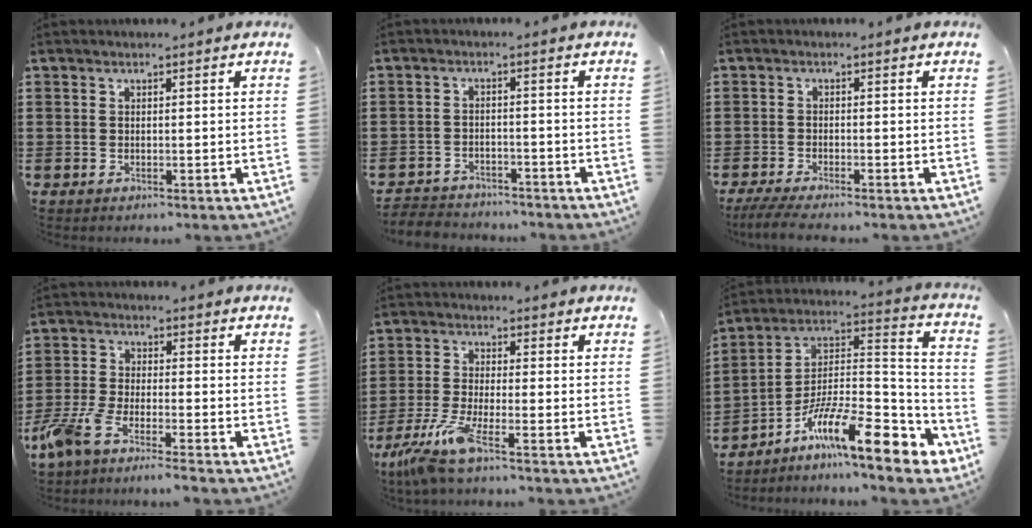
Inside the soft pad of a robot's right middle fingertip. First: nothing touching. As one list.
[{"total": 3.1, "force": [-3.1, 0.6, -0.2], "torque": [-0.004, 0.000, -0.067]}, {"total": 2.7, "force": [-2.3, 0.0, 1.3], "torque": [-0.035, -0.008, -0.048]}, {"total": 5.8, "force": [-4.8, 0.6, 3.2], "torque": [-0.093, -0.016, -0.100]}, {"total": 6.5, "force": [-4.6, 0.3, 4.6], "torque": [-0.115, -0.022, -0.092]}, {"total": 13.6, "force": [-8.8, 2.6, 10.0], "torque": [-0.181, -0.005, -0.166]}]